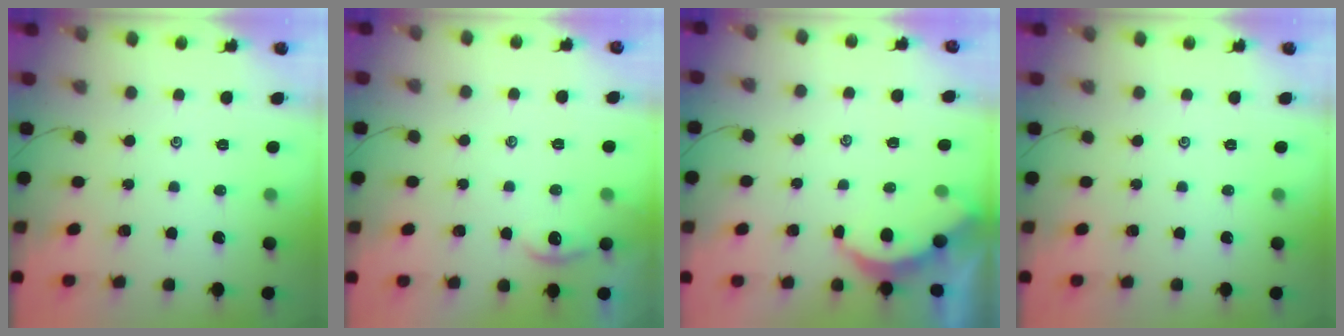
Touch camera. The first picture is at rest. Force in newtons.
{"total": 1.5, "press": 1.5, "slide": 0.2}
{"total": 2.1, "press": 2.0, "slide": 0.4}
{"total": 0.0}